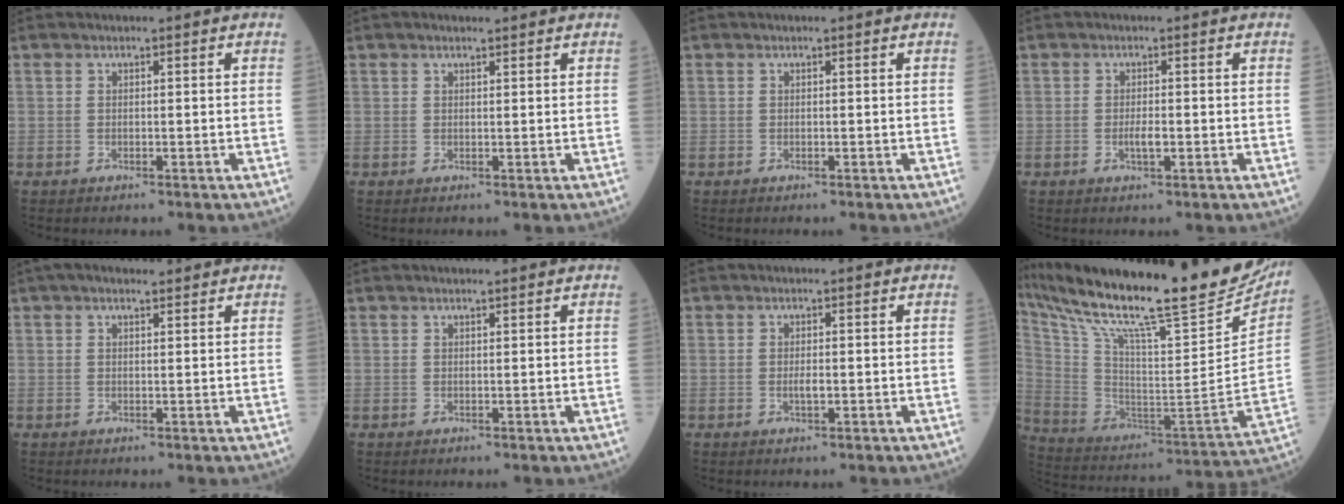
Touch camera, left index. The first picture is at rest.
{"total": 1.8, "force": [1.5, 0.3, 1.0], "torque": [-0.019, 0.011, 0.022]}
{"total": 0.0}
{"total": 1.7, "force": [-0.4, 0.4, 1.6], "torque": [-0.034, -0.002, -0.006]}
{"total": 4.3, "force": [3.4, 1.1, 2.4], "torque": [-0.042, 0.029, 0.055]}
{"total": 1.7, "force": [1.5, 0.0, 0.8], "torque": [-0.011, 0.011, 0.025]}
{"total": 1.1, "force": [-0.1, 0.2, 1.1], "torque": [-0.023, -0.003, 0.000]}
{"total": 31.4, "force": [26.1, 2.9, 17.2], "torque": [-0.315, -0.081, 0.390]}